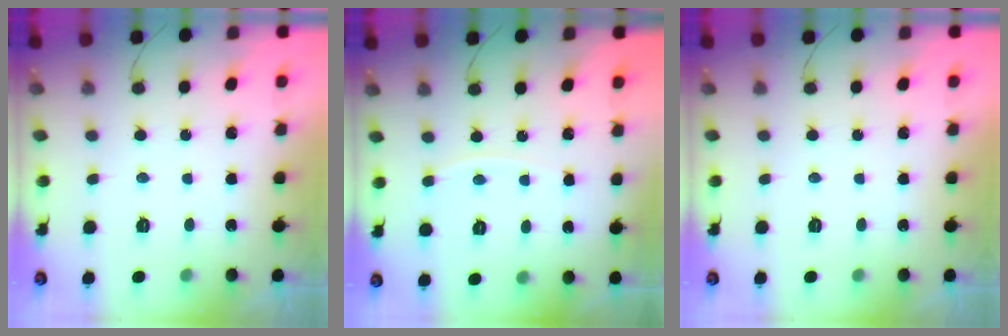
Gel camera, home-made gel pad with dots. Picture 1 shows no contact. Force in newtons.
{"total": 2.6, "press": 2.5, "slide": 0.4}
{"total": 0.0}